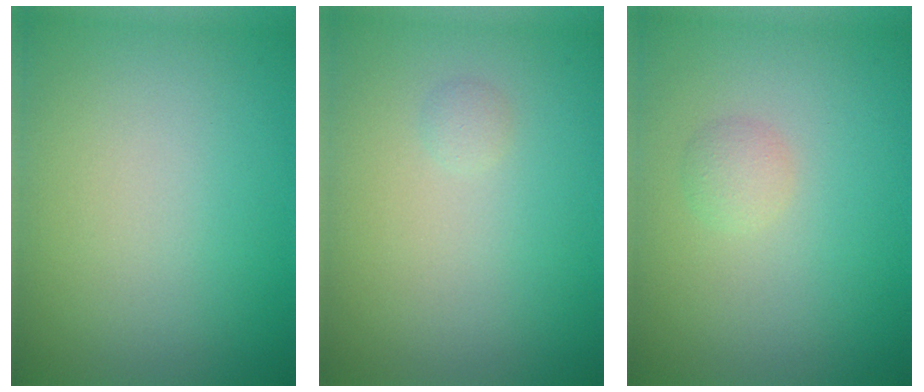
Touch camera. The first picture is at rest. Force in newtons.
{"total": 0.6, "press": 0.6, "slide": 0.1}
{"total": 1.2, "press": 1.2, "slide": 0.1}